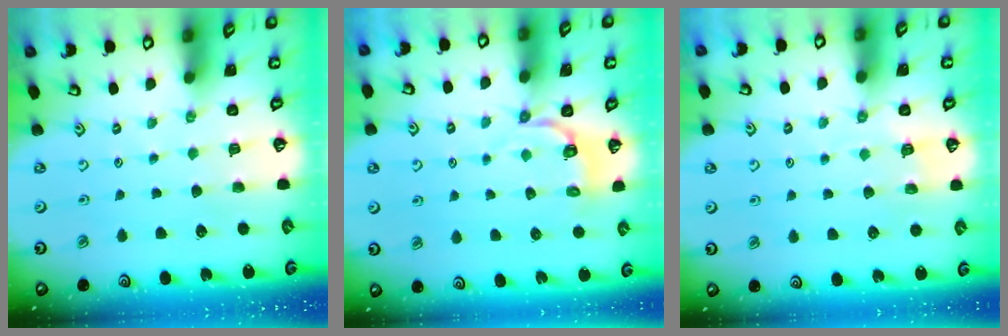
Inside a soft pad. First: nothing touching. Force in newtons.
{"total": 4.2, "press": 3.2, "slide": 2.7}
{"total": 3.0, "press": 2.6, "slide": 1.5}